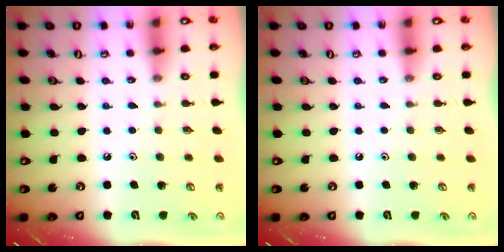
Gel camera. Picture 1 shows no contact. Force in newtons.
{"total": 0.0}